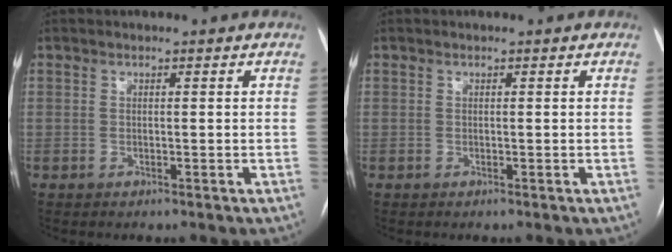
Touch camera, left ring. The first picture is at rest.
{"total": 0.0}